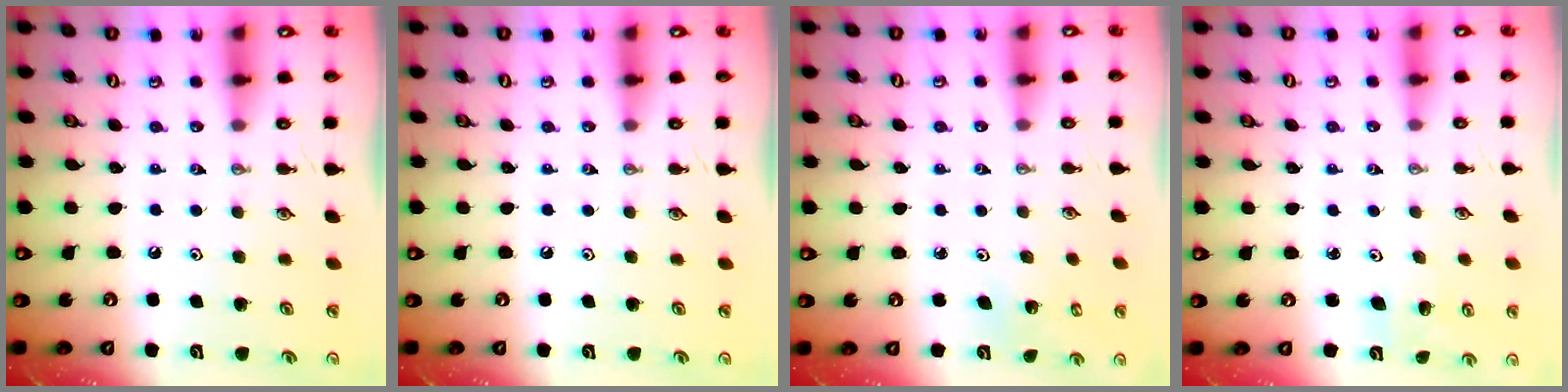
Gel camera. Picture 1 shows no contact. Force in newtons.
{"total": 0.0}
{"total": 1.8, "press": 1.8, "slide": 0.1}
{"total": 2.1, "press": 2.1, "slide": 0.2}